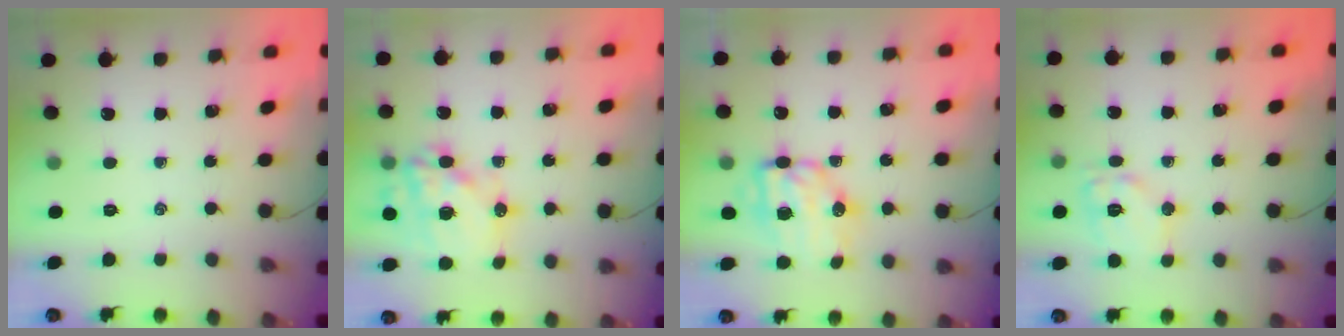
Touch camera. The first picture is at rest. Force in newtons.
{"total": 18.2, "press": 17.8, "slide": 3.8}
{"total": 9.3, "press": 9.1, "slide": 1.8}
{"total": 10.2, "press": 10.2, "slide": 0.7}